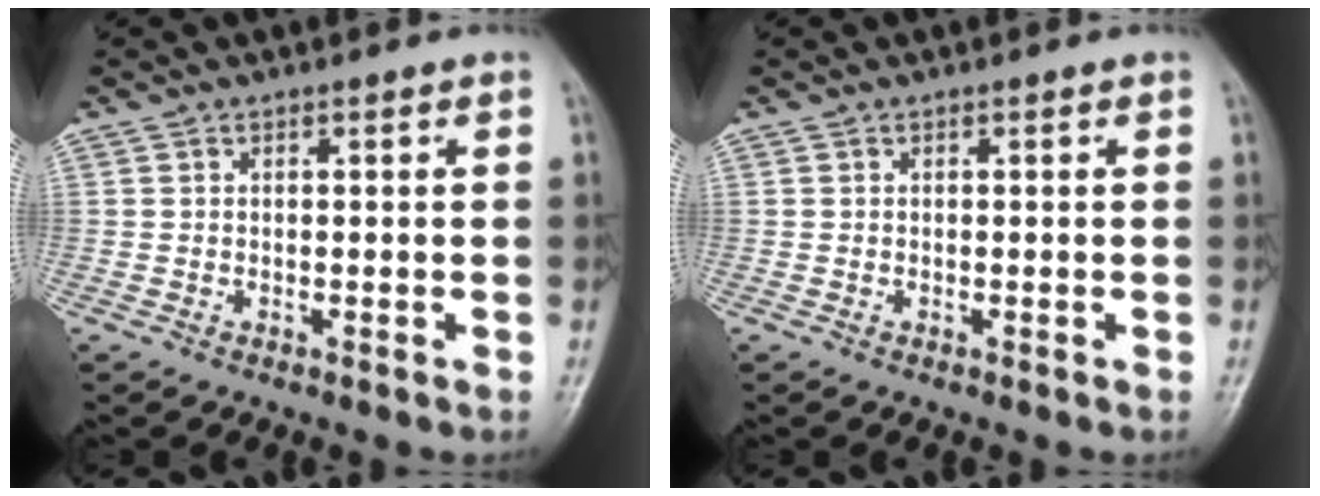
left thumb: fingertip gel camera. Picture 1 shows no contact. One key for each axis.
{"total": 0.0}